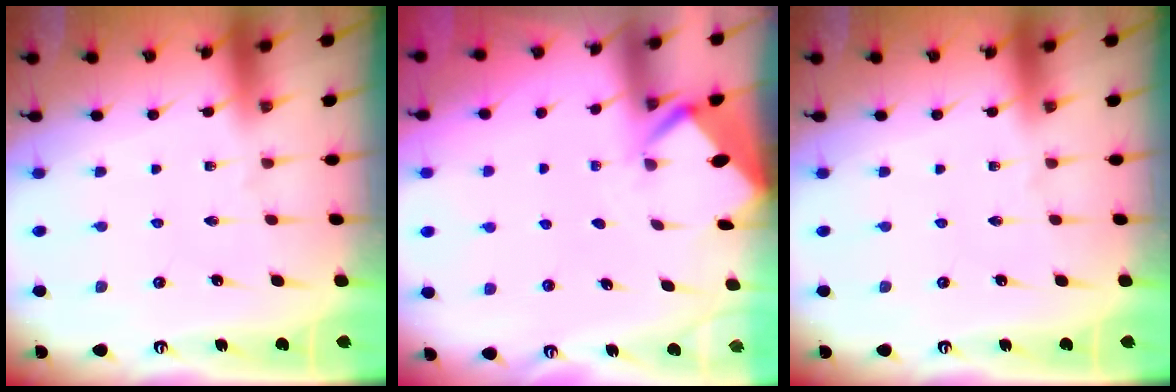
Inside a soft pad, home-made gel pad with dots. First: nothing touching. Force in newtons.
{"total": 2.8, "press": 2.8, "slide": 0.2}
{"total": 0.0}